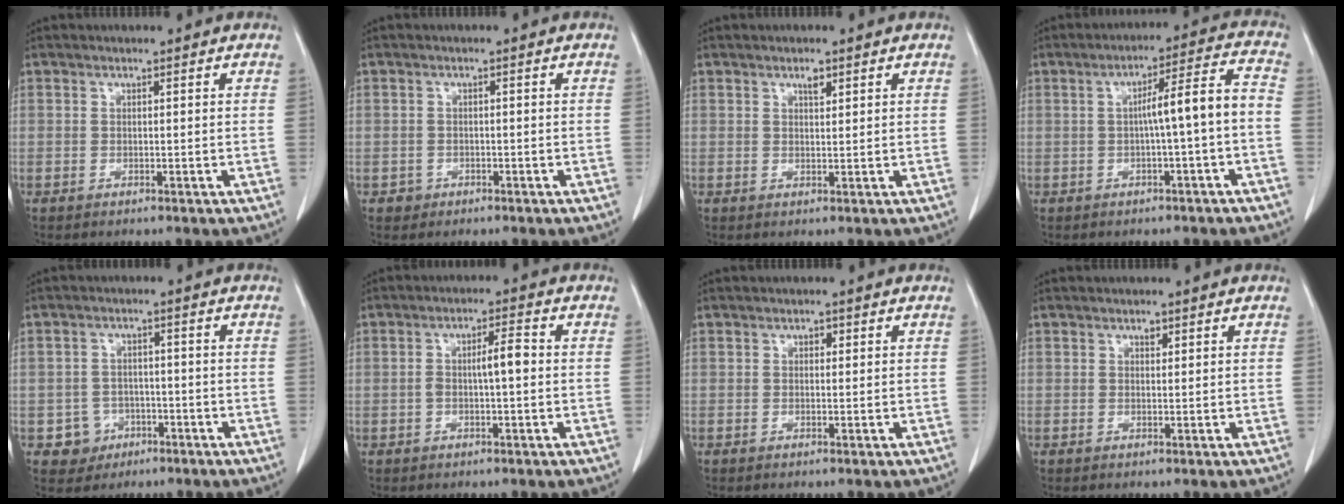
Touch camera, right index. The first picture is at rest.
{"total": 1.5, "force": [-0.8, 1.3, -0.1], "torque": [0.002, 0.007, -0.013]}
{"total": 1.5, "force": [1.0, 0.5, 1.0], "torque": [-0.016, -0.002, 0.016]}
{"total": 7.4, "force": [-1.2, -0.2, 7.3], "torque": [-0.110, 0.024, -0.015]}
{"total": 4.5, "force": [-1.9, 4.1, 0.2], "torque": [0.005, 0.015, -0.025]}
{"total": 4.3, "force": [-0.1, 0.8, 4.2], "torque": [-0.078, 0.015, -0.001]}
{"total": 0.8, "force": [0.3, 0.6, 0.5], "torque": [-0.005, 0.001, 0.003]}
{"total": 0.8, "force": [0.5, 0.5, 0.4], "torque": [-0.006, -0.004, 0.008]}